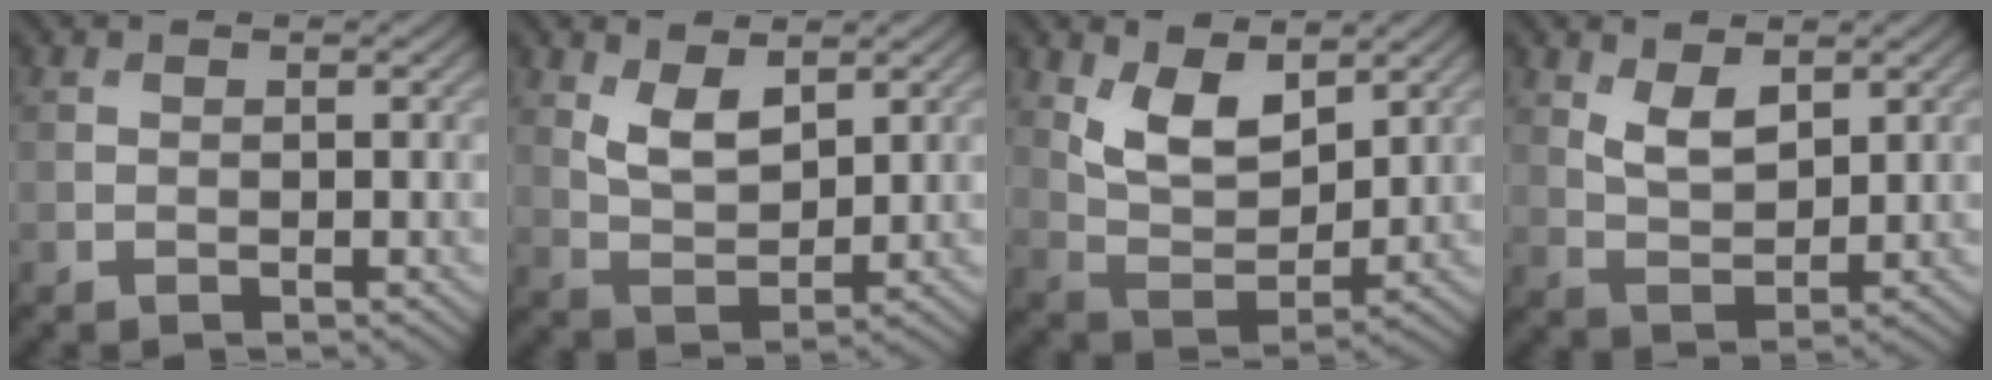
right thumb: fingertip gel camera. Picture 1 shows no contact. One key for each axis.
{"total": 4.8, "fx": 2.6, "fy": 2.3, "fz": 3.3, "tx": -0.073, "ty": -0.011, "tz": 0.055}
{"total": 7.7, "fx": 4.1, "fy": 3.9, "fz": 5.1, "tx": -0.105, "ty": -0.016, "tz": 0.077}
{"total": 4.2, "fx": 2.3, "fy": 2.1, "fz": 2.9, "tx": -0.065, "ty": -0.009, "tz": 0.049}